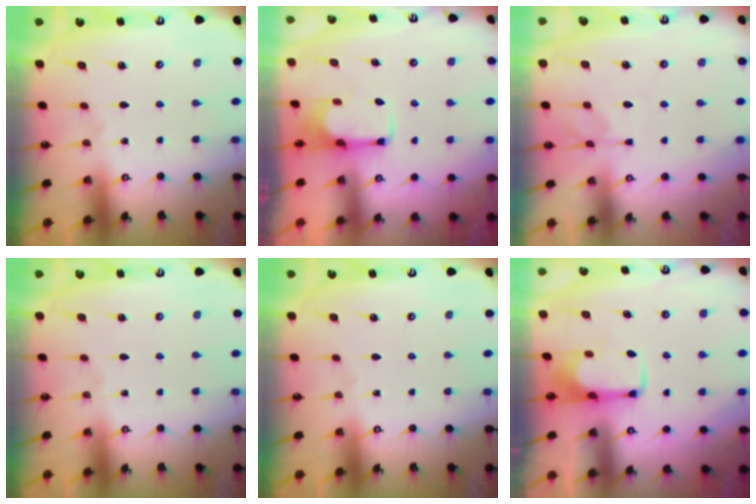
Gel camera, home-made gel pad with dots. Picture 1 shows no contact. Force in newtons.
{"total": 2.3, "press": 2.3, "slide": 0.4}
{"total": 2.3, "press": 2.0, "slide": 1.2}
{"total": 0.0}
{"total": 0.0}
{"total": 2.0, "press": 2.0, "slide": 0.4}